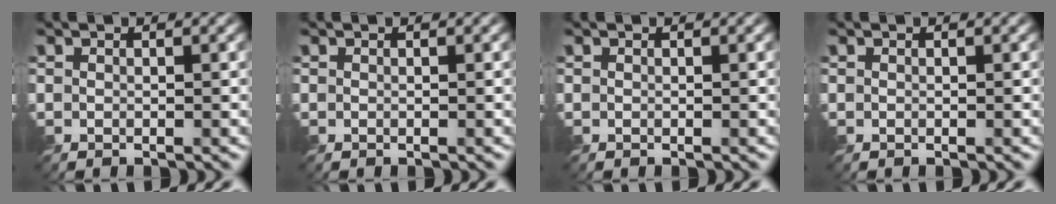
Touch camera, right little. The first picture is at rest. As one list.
[{"total": 0.0}, {"total": 0.0}, {"total": 0.0}]